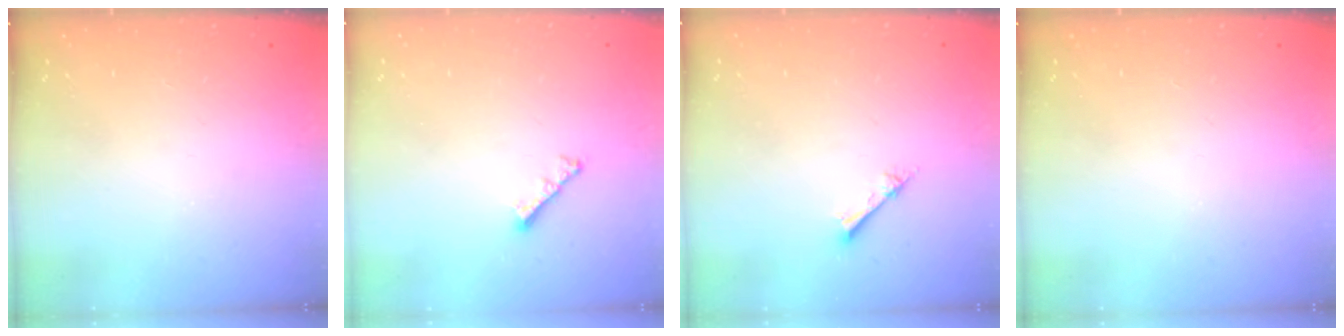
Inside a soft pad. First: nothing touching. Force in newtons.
{"total": 2.8, "press": 2.7, "slide": 0.6}
{"total": 2.3, "press": 2.3, "slide": 0.3}
{"total": 0.0}